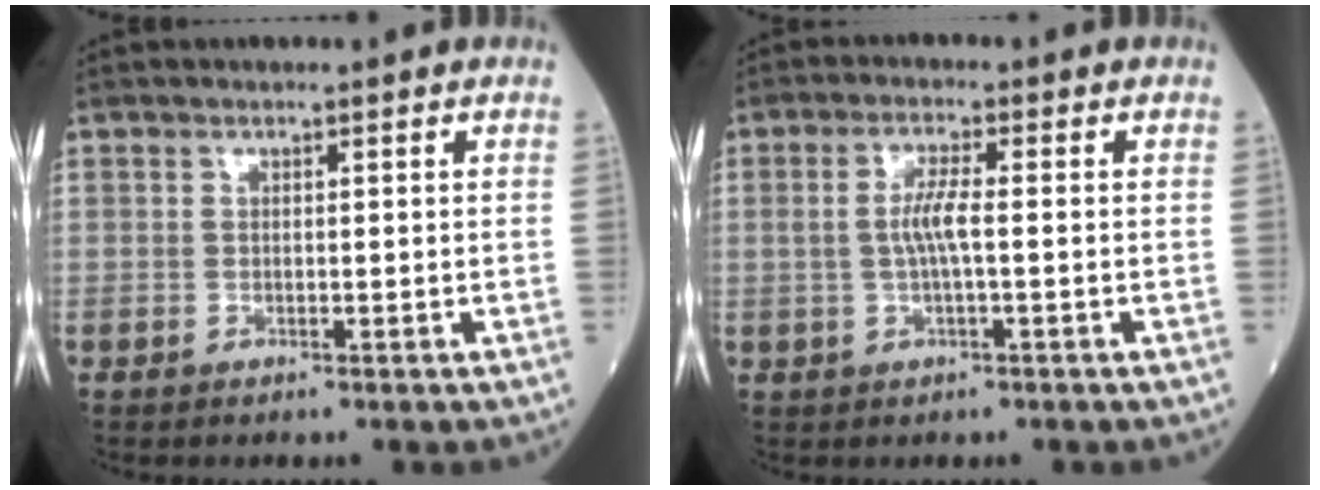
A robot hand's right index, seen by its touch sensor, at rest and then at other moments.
{"total": 4.0, "force": [-0.1, 0.4, 3.9], "torque": [-0.084, 0.003, -0.002]}